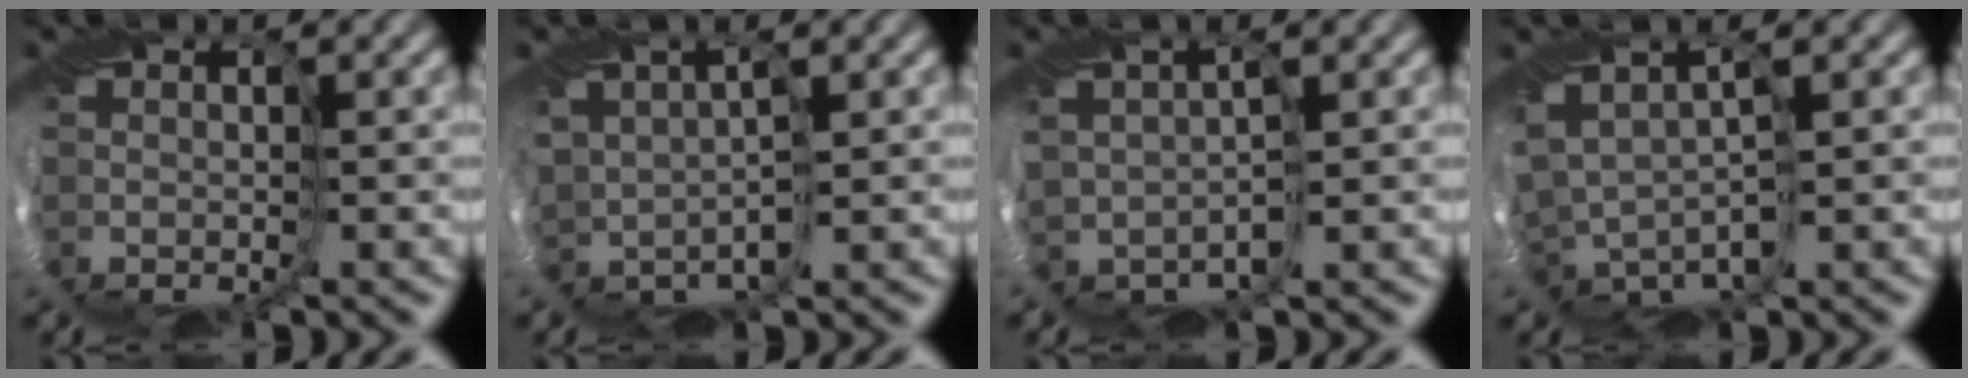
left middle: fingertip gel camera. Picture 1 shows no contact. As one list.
[{"total": 1.1, "force": [0.8, 0.6, -0.3], "torque": [-0.019, 0.012, 0.015]}, {"total": 1.0, "force": [0.7, 0.1, -0.7], "torque": [-0.007, 0.014, 0.022]}, {"total": 2.4, "force": [-0.1, 1.4, 1.9], "torque": [-0.071, 0.006, 0.019]}]